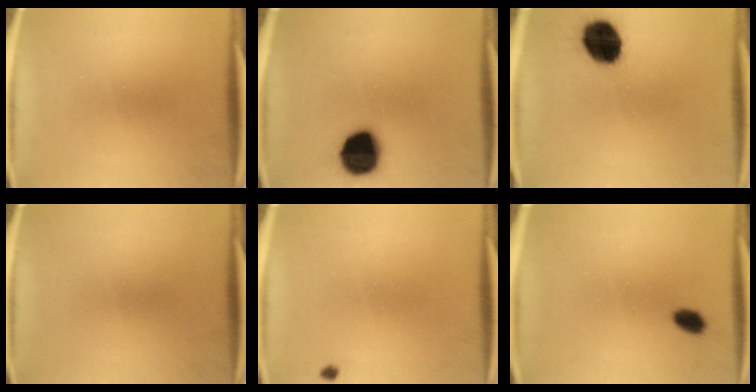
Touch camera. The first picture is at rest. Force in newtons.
{"total": 15.2}
{"total": 13.7}
{"total": 0.0}
{"total": 0.7}
{"total": 3.6}